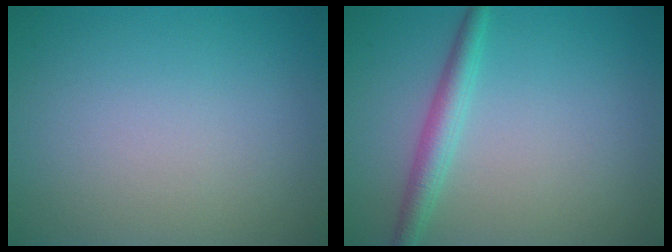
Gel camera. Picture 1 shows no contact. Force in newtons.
{"total": 2.5, "press": 2.5, "slide": 0.1}